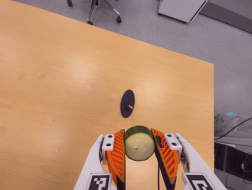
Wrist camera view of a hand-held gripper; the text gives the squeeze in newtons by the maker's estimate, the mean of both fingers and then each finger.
{"total": 9.5, "left": 8.5, "right": 10.5}